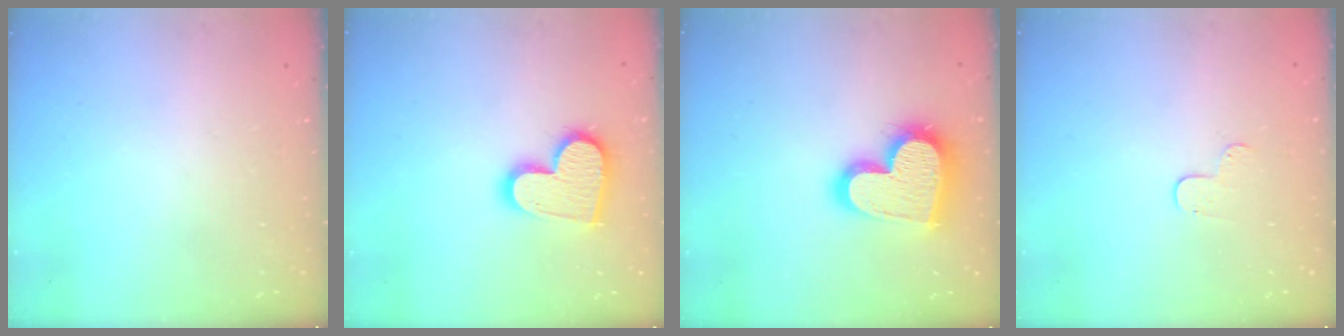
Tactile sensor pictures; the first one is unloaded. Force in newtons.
{"total": 14.9, "press": 14.8, "slide": 1.1}
{"total": 20.6, "press": 20.5, "slide": 1.4}
{"total": 4.1, "press": 4.1, "slide": 0.4}